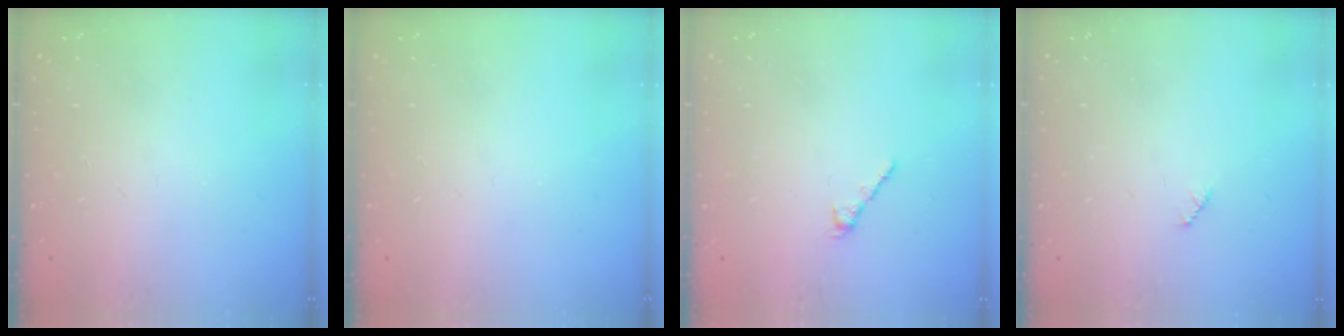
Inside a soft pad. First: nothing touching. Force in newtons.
{"total": 0.0}
{"total": 2.2, "press": 2.2, "slide": 0.4}
{"total": 2.5, "press": 2.5, "slide": 0.3}